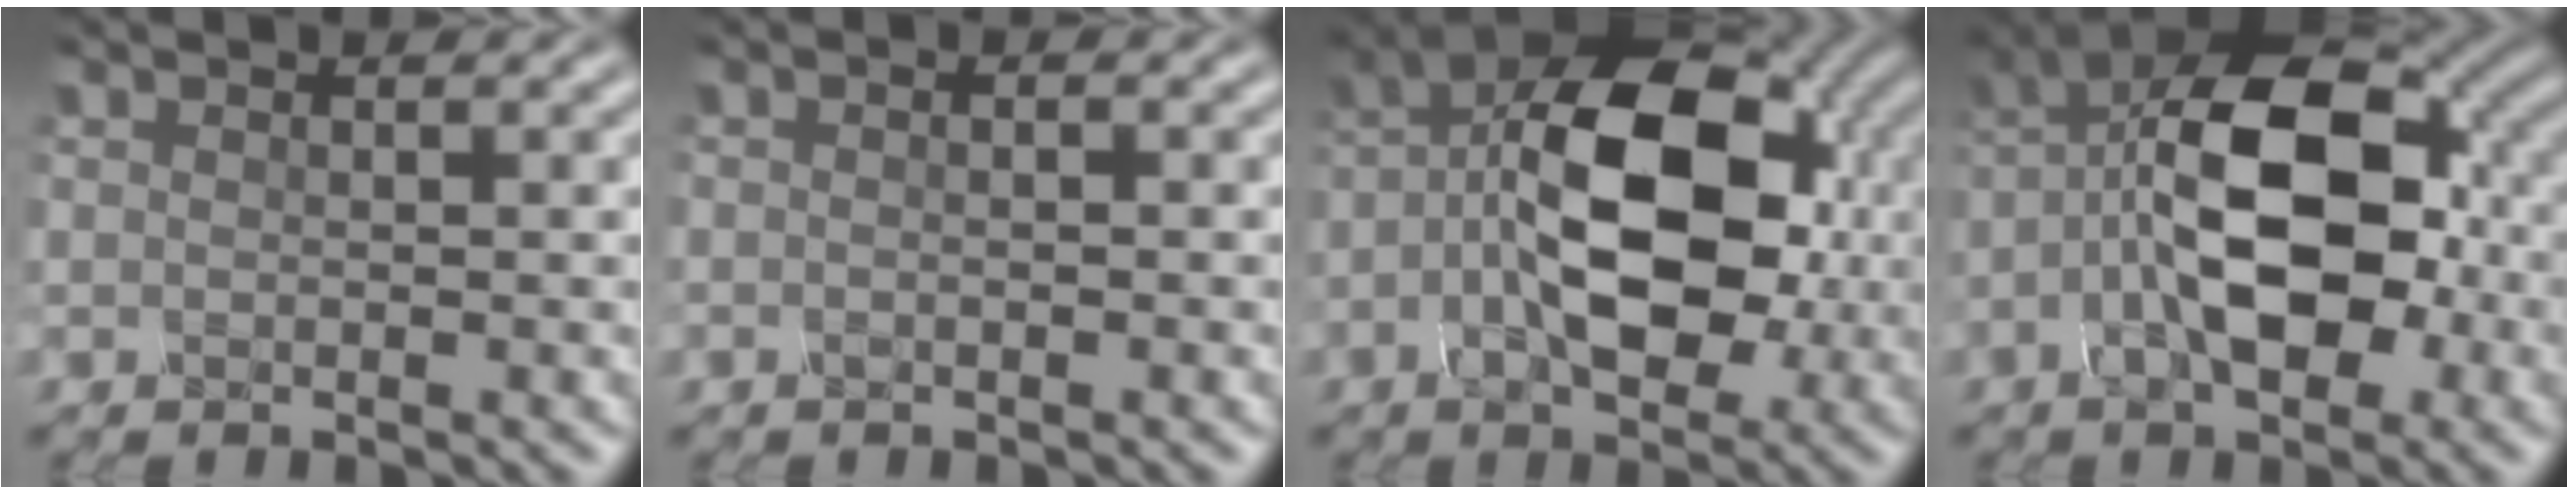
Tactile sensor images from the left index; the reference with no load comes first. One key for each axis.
{"total": 1.1, "fx": 0.0, "fy": 0.4, "fz": 1.1, "tx": -0.005, "ty": -0.012, "tz": -0.010}
{"total": 11.1, "fx": -0.6, "fy": 6.1, "fz": 9.3, "tx": -0.145, "ty": 0.013, "tz": -0.020}
{"total": 10.8, "fx": -1.8, "fy": 5.2, "fz": 9.2, "tx": -0.151, "ty": 0.017, "tz": -0.041}